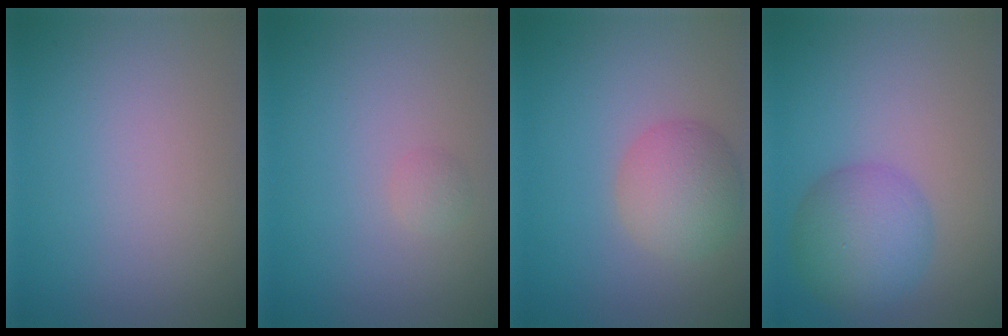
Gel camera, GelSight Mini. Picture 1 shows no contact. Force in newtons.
{"total": 0.8, "press": 0.8, "slide": 0.0}
{"total": 4.3, "press": 4.3, "slide": 0.4}
{"total": 5.1, "press": 5.1, "slide": 0.2}